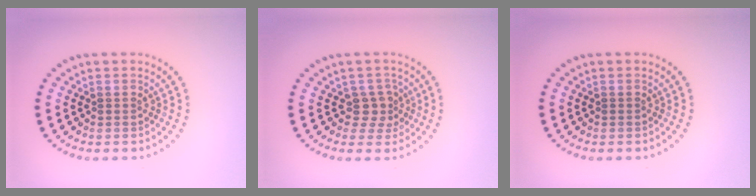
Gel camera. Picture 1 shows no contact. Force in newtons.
{"total": 2.2, "press": 1.6, "slide": 1.5}
{"total": 0.0}